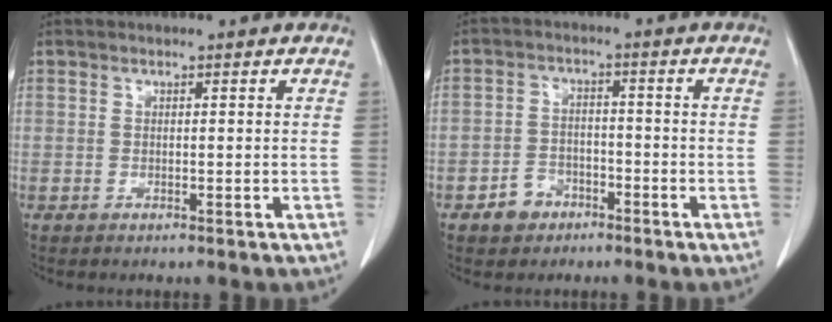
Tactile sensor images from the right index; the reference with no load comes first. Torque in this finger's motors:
{"motor_torque": [-0.05, -0.15, -0.49, -0.21]}